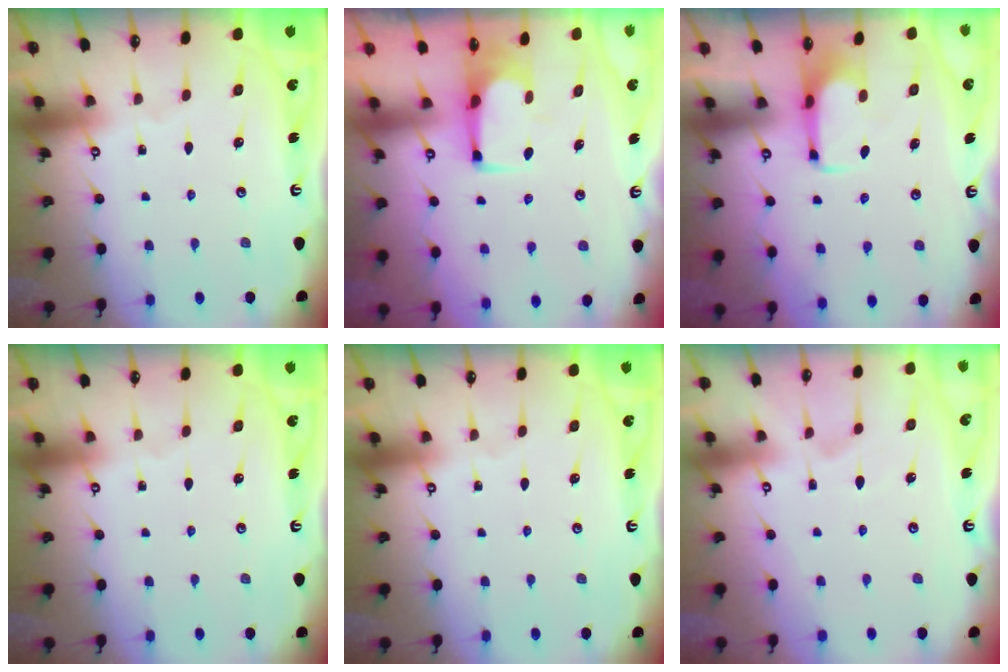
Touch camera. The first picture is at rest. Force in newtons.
{"total": 1.8, "press": 1.7, "slide": 0.3}
{"total": 1.9, "press": 1.9, "slide": 0.3}
{"total": 0.0}
{"total": 0.0}
{"total": 5.1, "press": 5.0, "slide": 1.2}